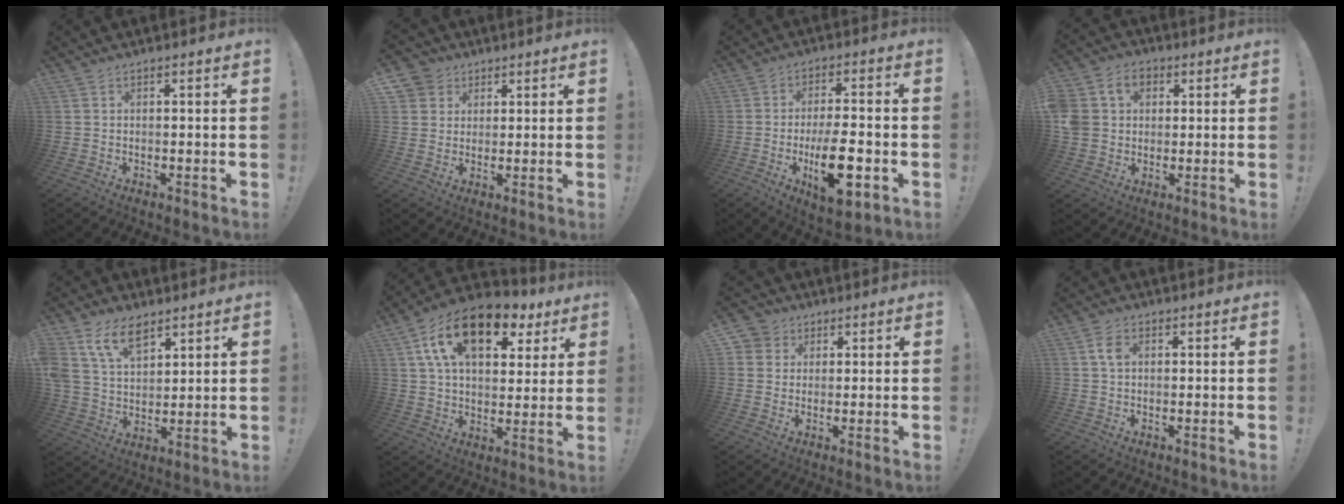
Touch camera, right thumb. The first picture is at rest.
{"total": 5.6, "force": [2.4, 5.0, 0.7], "torque": [-0.012, -0.016, 0.048]}
{"total": 14.4, "force": [-4.4, 5.2, 12.6], "torque": [-0.213, 0.006, -0.070]}
{"total": 9.9, "force": [2.3, 8.3, 5.0], "torque": [-0.105, -0.001, 0.047]}
{"total": 12.5, "force": [7.8, 7.2, 6.6], "torque": [-0.142, -0.031, 0.150]}
{"total": 18.2, "force": [9.1, 9.8, 12.4], "torque": [-0.207, -0.040, 0.161]}
{"total": 4.7, "force": [1.4, 4.4, 0.9], "torque": [-0.017, -0.003, 0.029]}
{"total": 3.5, "force": [0.9, 2.3, 2.5], "torque": [-0.038, 0.001, 0.013]}